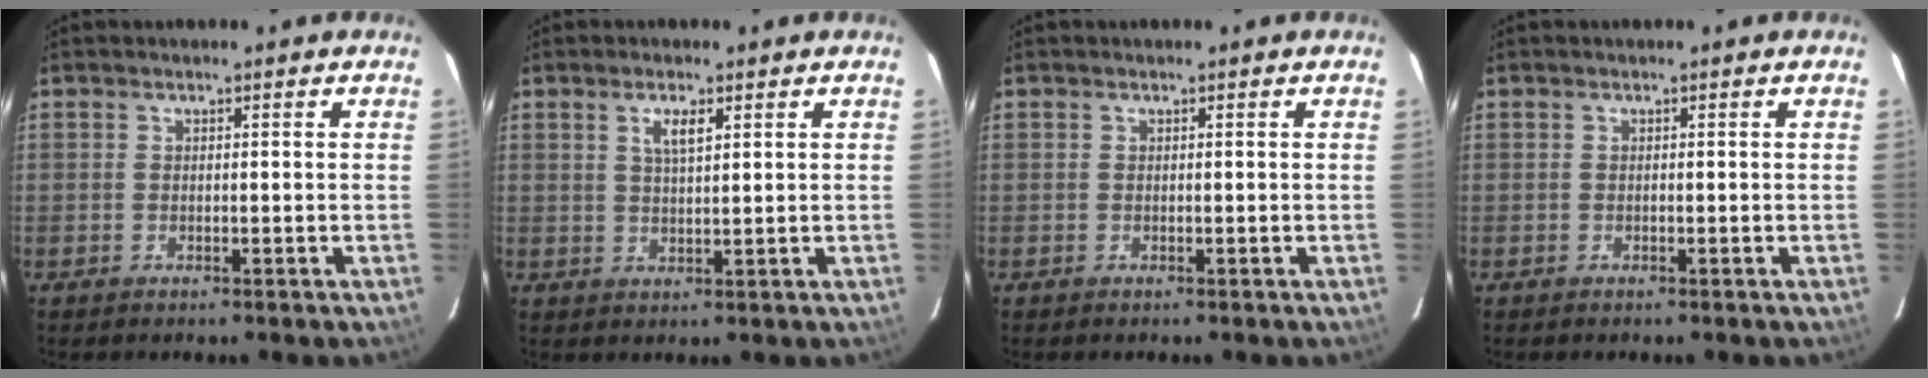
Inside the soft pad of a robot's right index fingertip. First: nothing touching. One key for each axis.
{"total": 3.3, "fx": 1.6, "fy": 0.9, "fz": 2.7, "tx": -0.050, "ty": 0.002, "tz": 0.029}
{"total": 0.0}
{"total": 0.0}